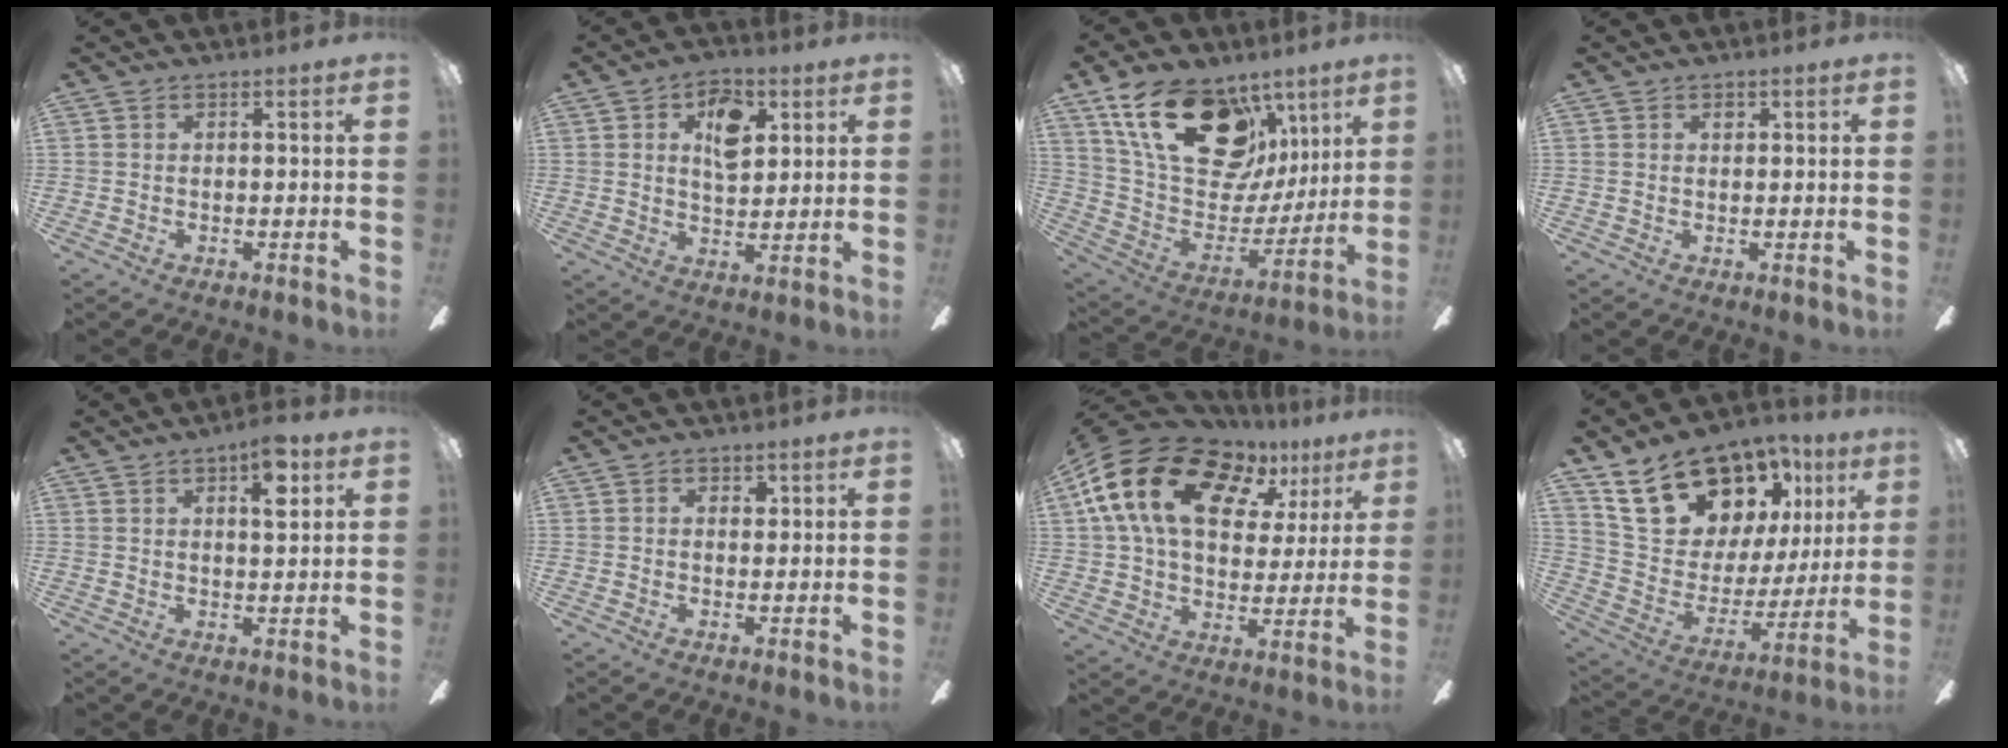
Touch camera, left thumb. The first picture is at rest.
{"total": 9.1, "force": [3.8, 5.5, 6.1], "torque": [-0.082, -0.003, 0.062]}
{"total": 25.5, "force": [12.5, 16.3, 15.1], "torque": [-0.250, -0.050, 0.232]}
{"total": 1.1, "force": [0.6, 0.7, 0.6], "torque": [0.003, -0.004, 0.008]}
{"total": 7.3, "force": [3.7, 2.8, 5.6], "torque": [-0.076, -0.010, 0.057]}
{"total": 1.6, "force": [0.8, 1.2, 0.8], "torque": [-0.008, 0.005, 0.010]}
{"total": 21.3, "force": [9.8, 12.9, 13.9], "torque": [-0.264, -0.026, 0.176]}
{"total": 22.1, "force": [14.7, 13.0, 10.1], "torque": [-0.172, -0.078, 0.280]}